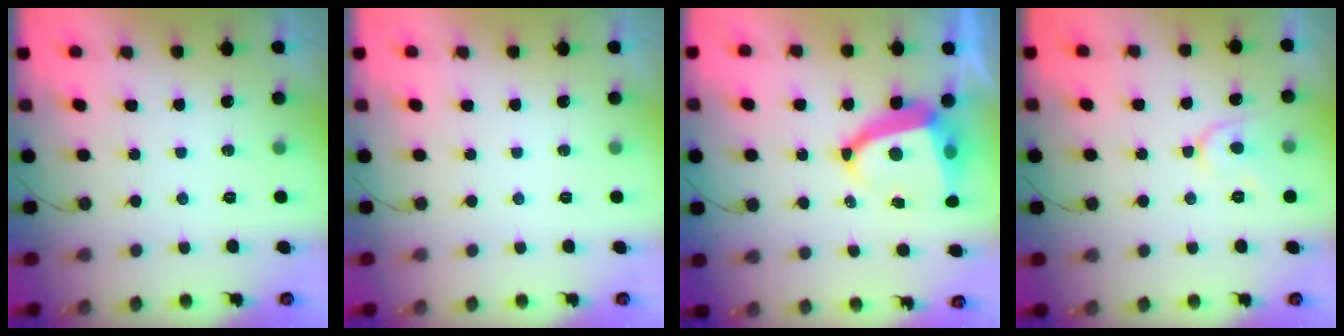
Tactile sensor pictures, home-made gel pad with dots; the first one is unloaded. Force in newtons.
{"total": 0.0}
{"total": 10.1, "press": 10.0, "slide": 1.2}
{"total": 7.7, "press": 7.6, "slide": 0.8}